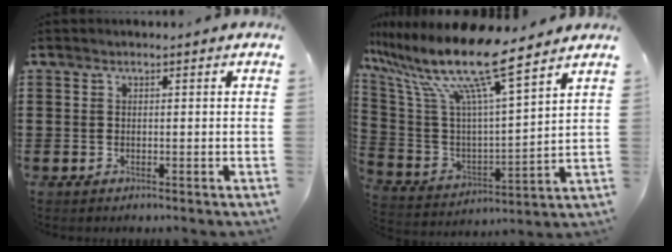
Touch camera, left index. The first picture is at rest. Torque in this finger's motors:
{"motor_torque": [2.12, -0.01, 1.05, 0.21]}